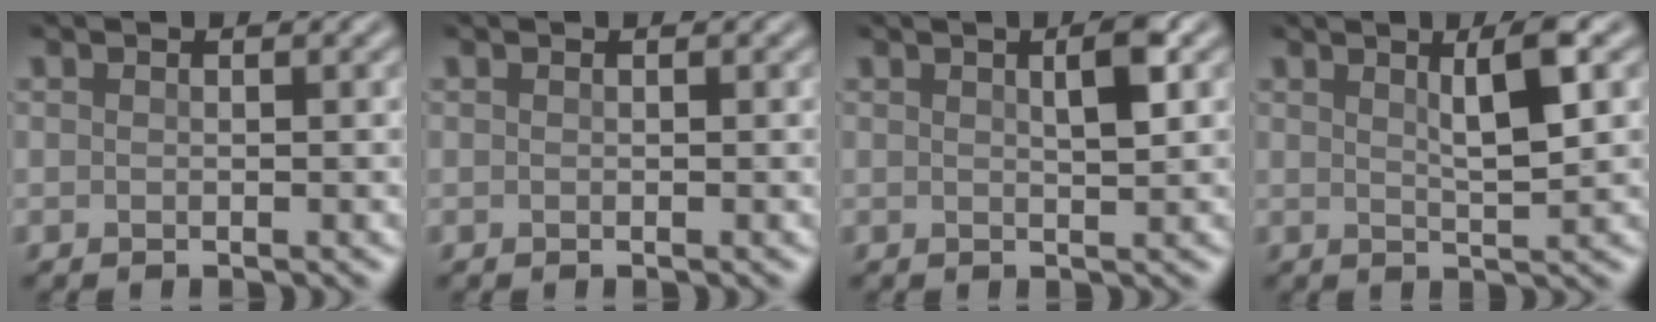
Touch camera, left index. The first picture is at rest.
{"total": 0.0}
{"total": 2.3, "force": [0.8, 0.5, 2.1], "torque": [-0.029, 0.007, 0.012]}
{"total": 3.6, "force": [1.4, 0.6, 3.2], "torque": [-0.050, 0.003, 0.024]}